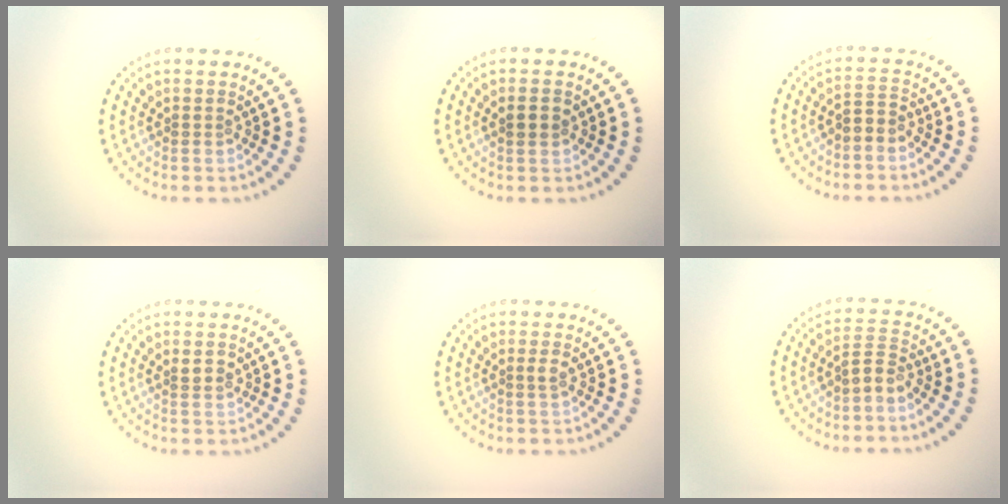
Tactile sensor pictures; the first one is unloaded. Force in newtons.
{"total": 1.6, "press": 1.6, "slide": 0.3}
{"total": 1.8, "press": 1.2, "slide": 1.2}
{"total": 1.3, "press": 1.2, "slide": 0.6}
{"total": 0.8, "press": 0.6, "slide": 0.4}
{"total": 1.9, "press": 1.4, "slide": 1.3}